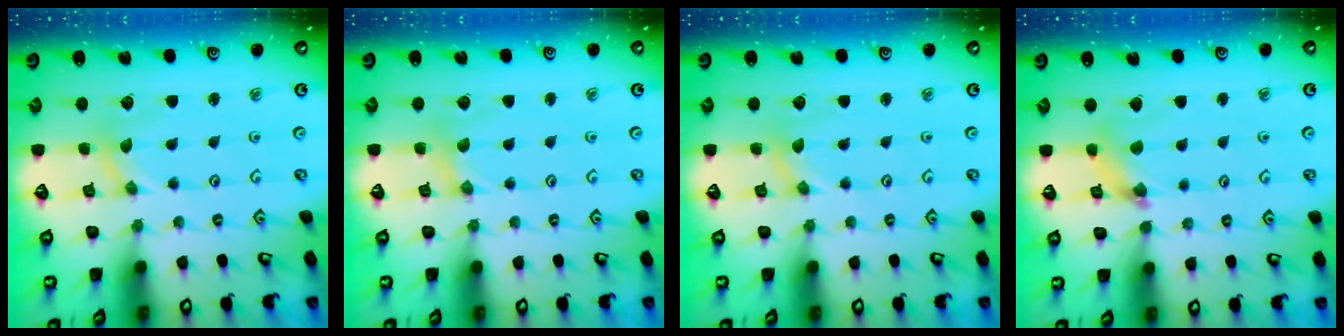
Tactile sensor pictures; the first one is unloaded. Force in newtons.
{"total": 1.5, "press": 1.5, "slide": 0.3}
{"total": 0.0}
{"total": 4.3, "press": 4.2, "slide": 0.3}